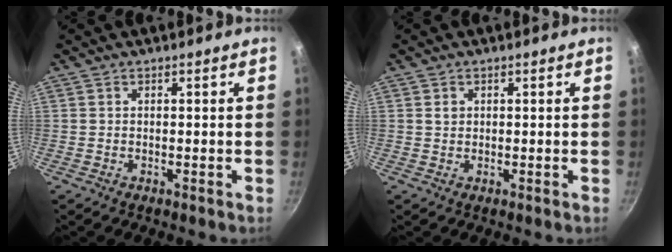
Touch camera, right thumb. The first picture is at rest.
{"total": 1.2, "force": [0.4, 1.0, 0.5], "torque": [-0.006, 0.000, 0.005]}